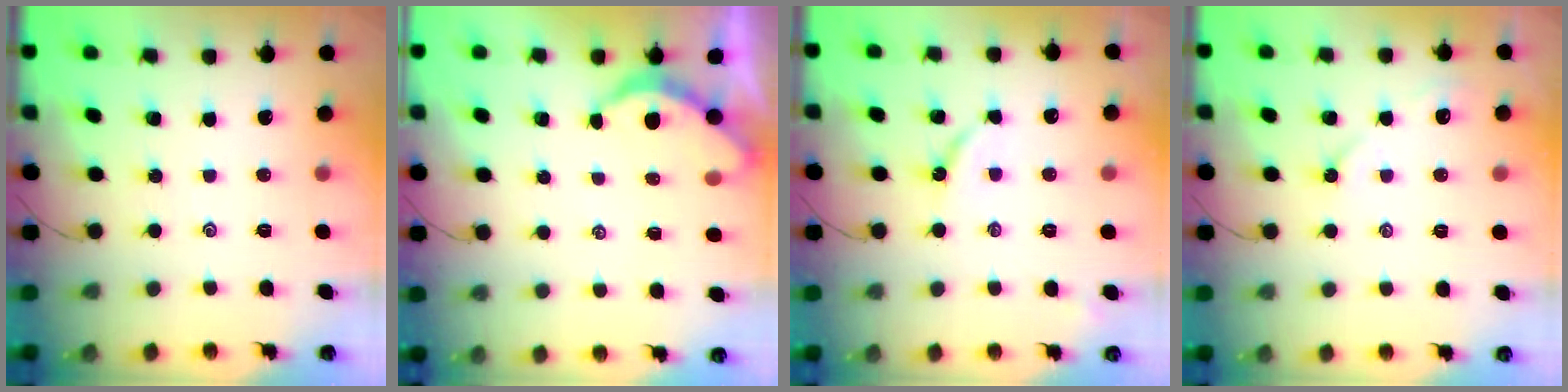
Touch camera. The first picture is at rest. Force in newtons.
{"total": 3.1, "press": 3.0, "slide": 0.2}
{"total": 3.5, "press": 3.5, "slide": 0.4}
{"total": 2.4, "press": 2.4, "slide": 0.6}